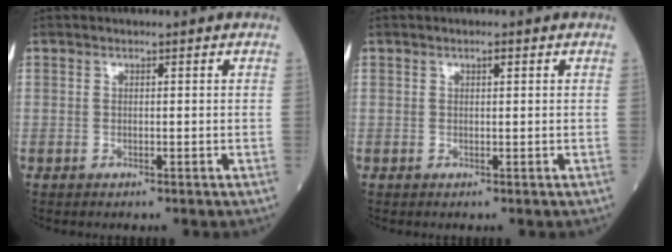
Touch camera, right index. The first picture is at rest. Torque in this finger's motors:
{"motor_torque": [-0.02, 0.01, -0.03, 0.01]}